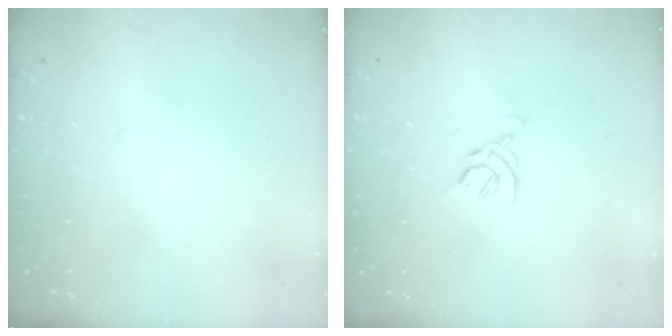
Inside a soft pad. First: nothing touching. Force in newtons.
{"total": 2.5, "press": 2.5, "slide": 0.7}